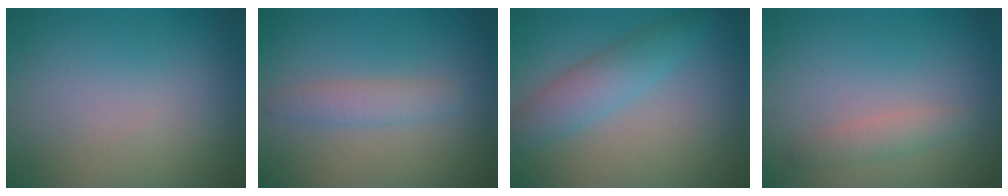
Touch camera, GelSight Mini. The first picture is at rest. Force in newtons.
{"total": 2.1, "press": 2.1, "slide": 0.1}
{"total": 3.5, "press": 3.5, "slide": 0.1}
{"total": 1.6, "press": 1.6, "slide": 0.0}